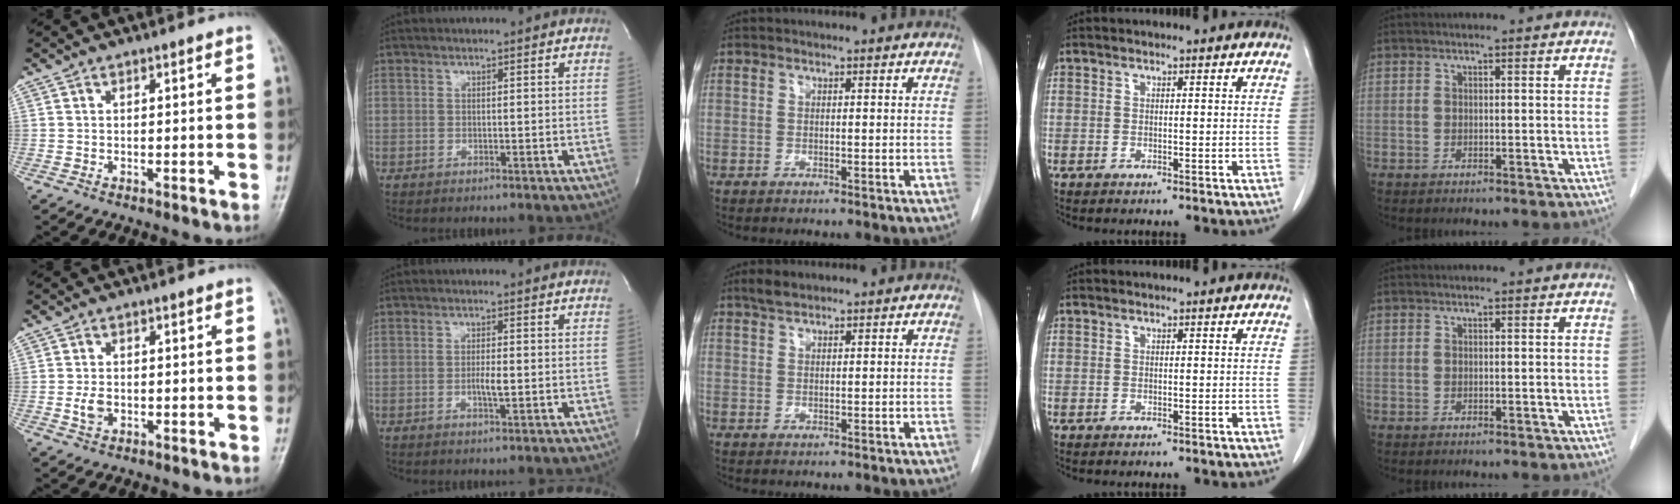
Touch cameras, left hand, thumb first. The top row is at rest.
{"thumb": {"total": 2.6, "force": [-0.5, 1.8, 1.8], "torque": [-0.032, 0.000, -0.009]}, "index": {"total": 2.3, "force": [-0.6, 0.3, 2.2], "torque": [-0.043, -0.003, -0.010]}, "middle": {"total": 2.1, "force": [1.7, 0.7, 0.9], "torque": [-0.021, 0.007, 0.033]}}